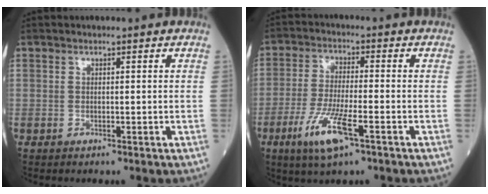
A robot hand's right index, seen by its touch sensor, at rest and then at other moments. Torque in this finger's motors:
{"motor_torque": [0.28, -0.15, 0.19, 0.05]}